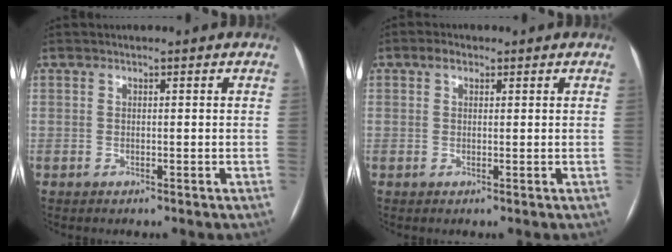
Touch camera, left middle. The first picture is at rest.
{"total": 1.7, "force": [0.9, 1.0, 1.1], "torque": [-0.022, 0.014, 0.016]}